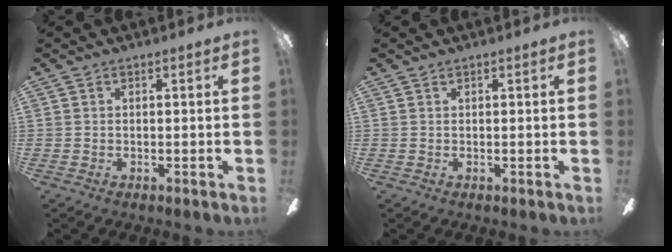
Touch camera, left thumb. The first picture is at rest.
{"total": 0.0}